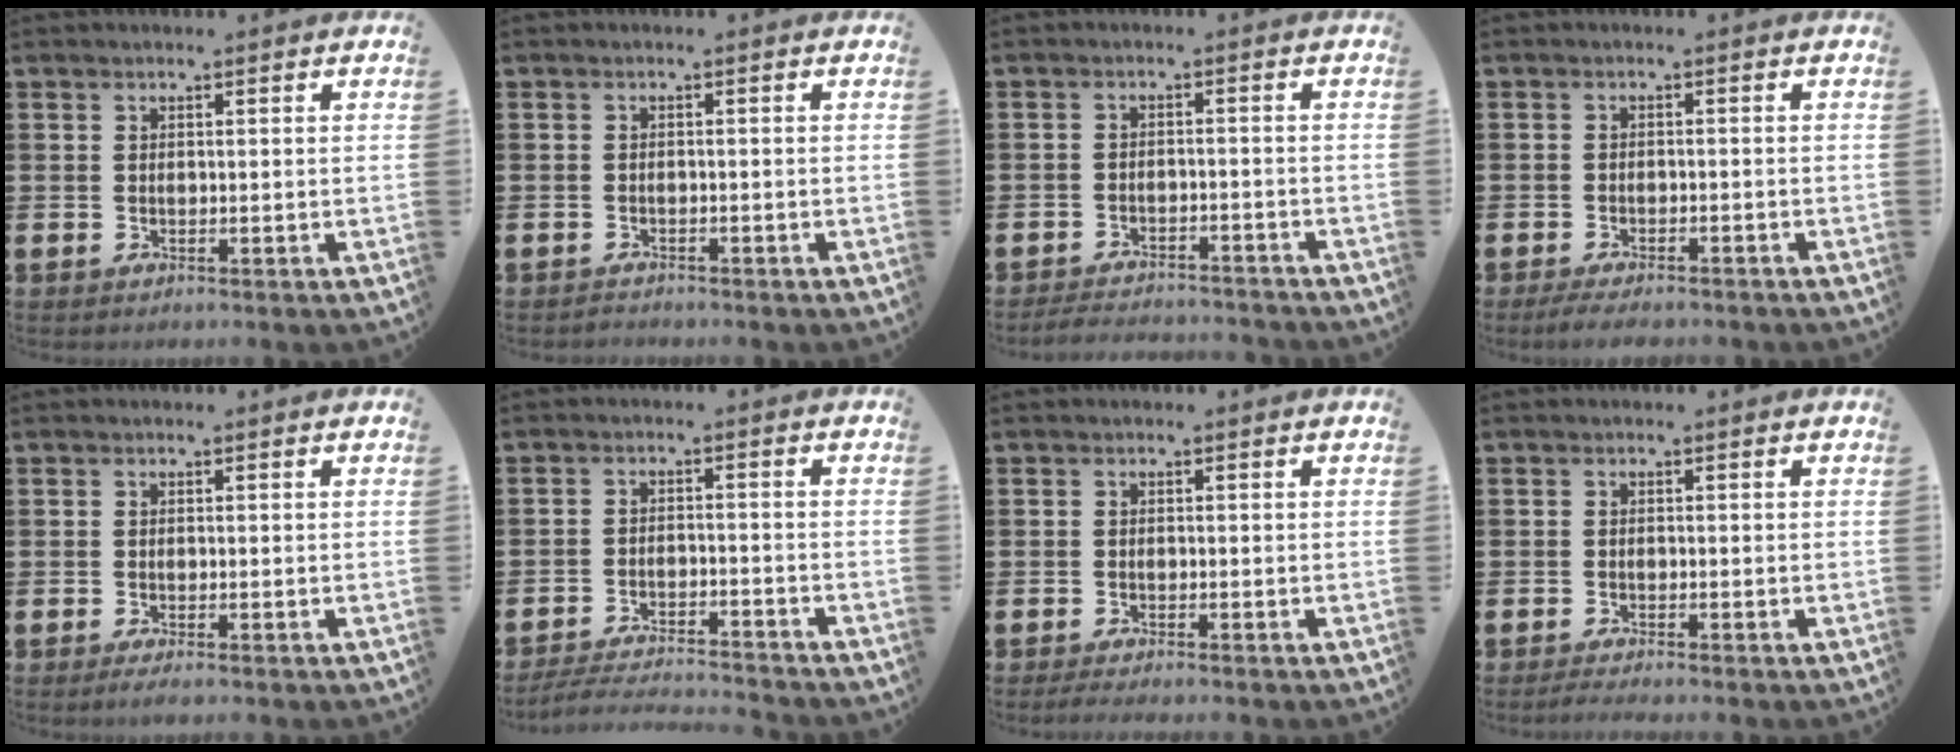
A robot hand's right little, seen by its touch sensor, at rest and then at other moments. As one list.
[{"total": 0.6, "force": [-0.6, 0.1, -0.1], "torque": [-0.001, 0.000, -0.014]}, {"total": 2.6, "force": [-2.6, 0.0, 0.2], "torque": [-0.007, 0.003, -0.056]}, {"total": 1.9, "force": [-1.7, 0.2, 0.8], "torque": [-0.015, 0.003, -0.032]}, {"total": 0.9, "force": [-0.5, 0.1, 0.7], "torque": [-0.012, -0.003, -0.009]}, {"total": 3.6, "force": [-3.6, -0.1, 0.5], "torque": [-0.008, 0.000, -0.073]}, {"total": 1.0, "force": [-0.8, 0.0, 0.6], "torque": [-0.010, -0.003, -0.016]}, {"total": 0.9, "force": [-0.8, 0.0, 0.5], "torque": [-0.008, -0.003, -0.015]}]